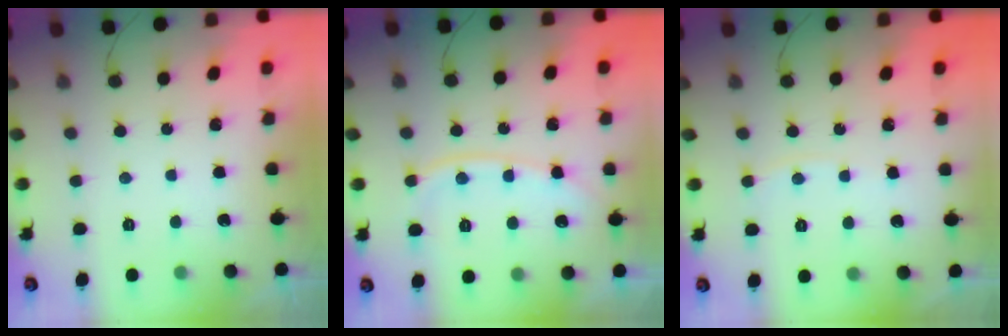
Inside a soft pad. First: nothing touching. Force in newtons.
{"total": 12.2, "press": 12.1, "slide": 1.5}
{"total": 3.1, "press": 3.1, "slide": 0.5}